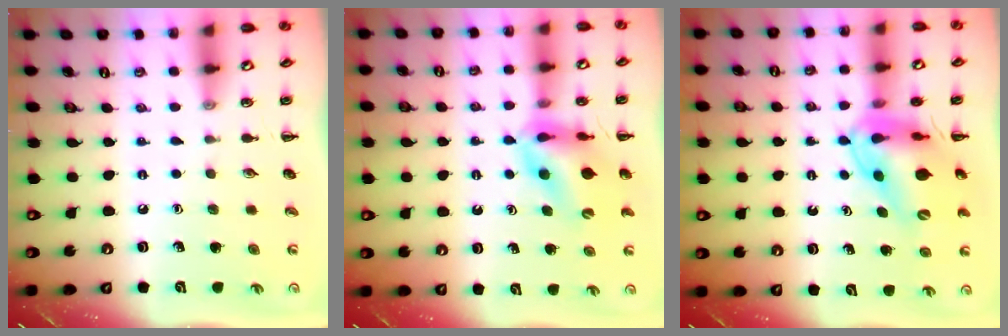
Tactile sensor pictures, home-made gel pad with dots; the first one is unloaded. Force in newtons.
{"total": 10.5, "press": 10.0, "slide": 3.2}
{"total": 14.0, "press": 13.4, "slide": 4.0}